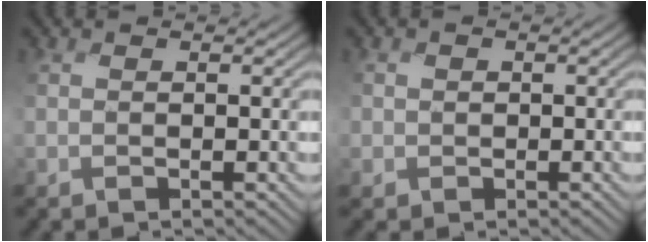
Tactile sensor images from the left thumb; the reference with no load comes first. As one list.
[{"total": 1.6, "force": [-0.5, 1.5, -0.2], "torque": [0.000, -0.006, -0.015]}]